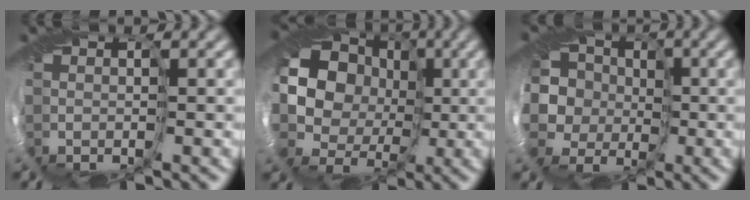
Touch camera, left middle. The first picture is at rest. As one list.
[{"total": 15.2, "force": [-1.0, 13.6, 6.7], "torque": [-0.129, 0.008, -0.055]}, {"total": 9.3, "force": [-2.9, 8.3, 3.2], "torque": [-0.077, 0.008, -0.095]}]